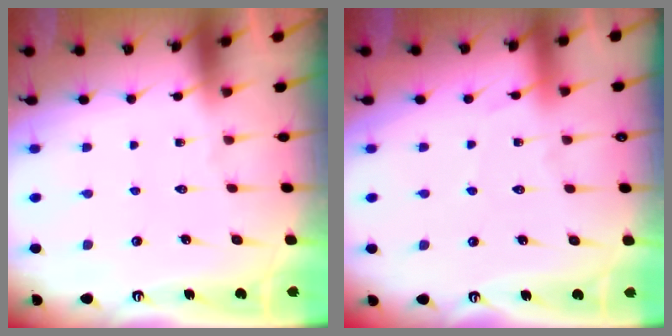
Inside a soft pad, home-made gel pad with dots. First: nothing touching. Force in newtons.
{"total": 3.5, "press": 3.4, "slide": 0.5}